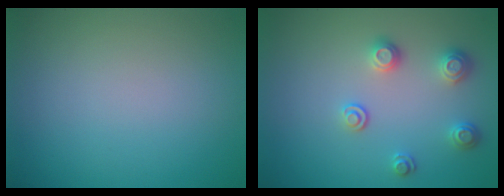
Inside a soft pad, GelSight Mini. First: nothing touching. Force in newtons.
{"total": 2.3, "press": 2.3, "slide": 0.6}